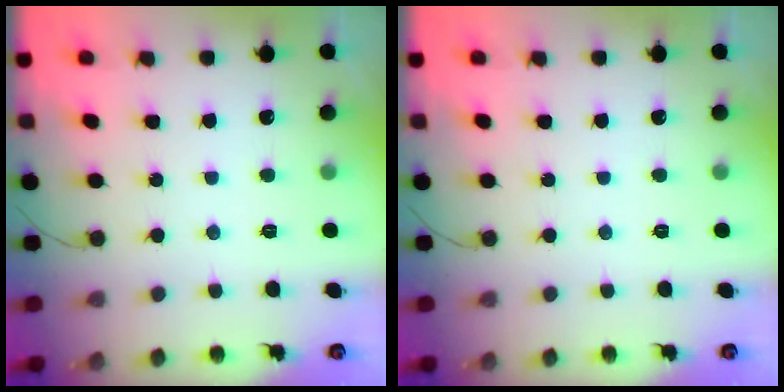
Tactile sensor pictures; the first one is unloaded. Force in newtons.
{"total": 0.0}